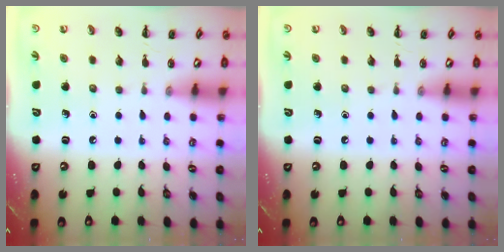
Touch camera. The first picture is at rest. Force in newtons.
{"total": 0.0}